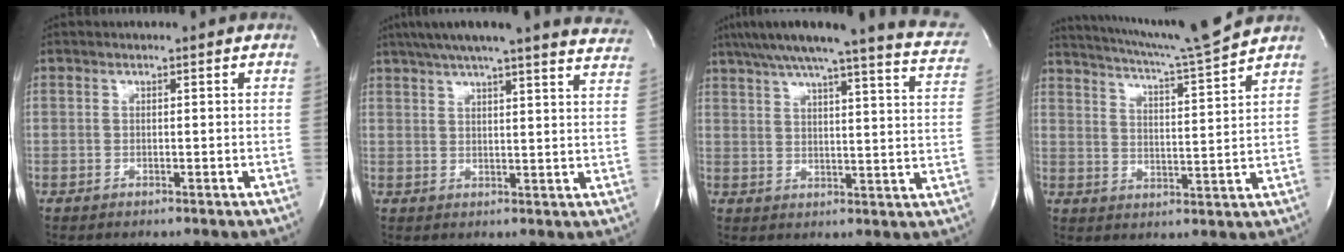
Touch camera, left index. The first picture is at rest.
{"total": 25.2, "force": [22.4, 1.6, 11.5], "torque": [-0.179, -0.018, 0.269]}
{"total": 20.9, "force": [17.8, 1.5, 10.8], "torque": [-0.152, -0.020, 0.213]}
{"total": 12.6, "force": [11.6, -2.1, 4.5], "torque": [-0.085, -0.030, 0.174]}